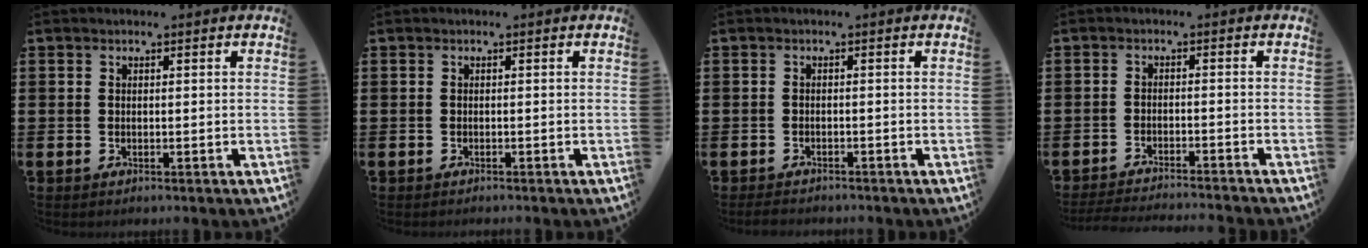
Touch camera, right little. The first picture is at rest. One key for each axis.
{"total": 0.0}
{"total": 1.2, "fx": -1.1, "fy": 0.2, "fz": 0.3, "tx": -0.008, "ty": 0.002, "tz": -0.024}
{"total": 2.4, "fx": -2.3, "fy": -0.3, "fz": 0.3, "tx": -0.004, "ty": 0.000, "tz": -0.048}